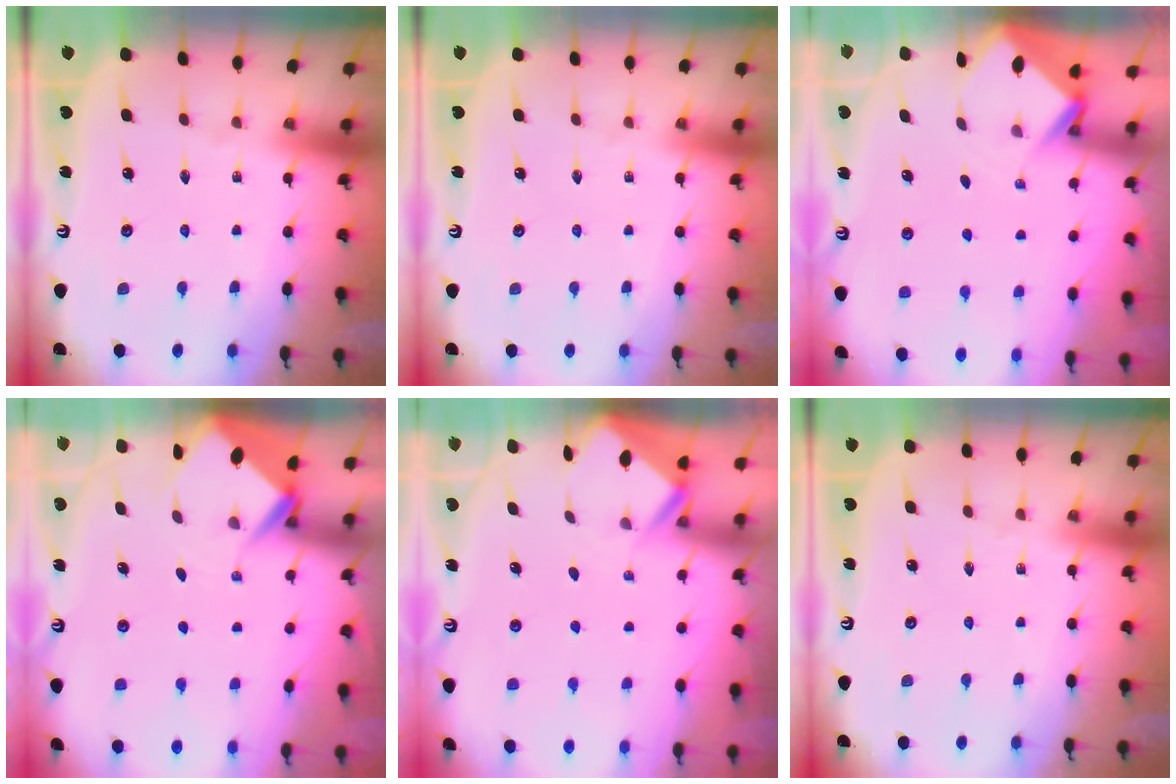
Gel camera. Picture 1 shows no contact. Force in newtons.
{"total": 0.0}
{"total": 3.5, "press": 3.5, "slide": 0.2}
{"total": 4.9, "press": 4.9, "slide": 0.3}
{"total": 2.4, "press": 2.4, "slide": 0.1}
{"total": 0.0}